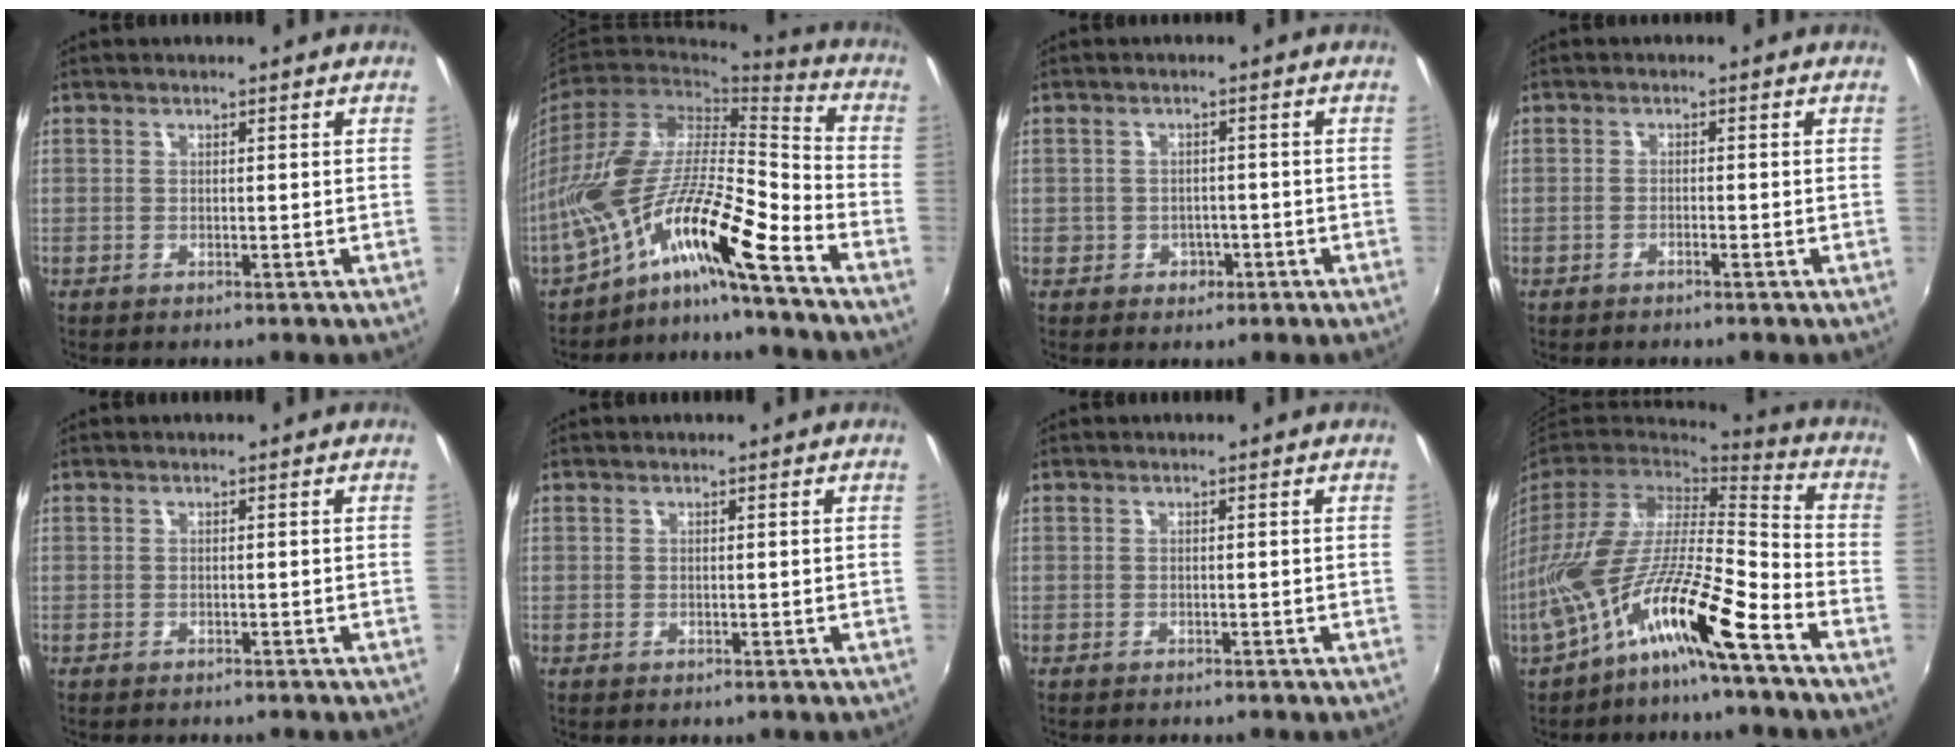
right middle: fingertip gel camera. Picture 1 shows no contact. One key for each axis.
{"total": 13.7, "fx": -9.7, "fy": 1.9, "fz": 9.5, "tx": -0.175, "ty": 0.011, "tz": -0.197}
{"total": 4.3, "fx": -1.8, "fy": 3.6, "fz": 1.3, "tx": -0.031, "ty": 0.004, "tz": -0.022}
{"total": 1.3, "fx": -1.1, "fy": 0.2, "fz": 0.6, "tx": -0.017, "ty": 0.001, "tz": -0.023}
{"total": 3.9, "fx": -3.5, "fy": 0.8, "fz": 1.4, "tx": -0.032, "ty": -0.014, "tz": -0.049}
{"total": 1.2, "fx": -1.0, "fy": 0.4, "fz": 0.4, "tx": -0.012, "ty": -0.004, "tz": -0.014}
{"total": 2.4, "fx": -2.2, "fy": 0.5, "fz": 0.8, "tx": -0.021, "ty": -0.013, "tz": -0.033}
{"total": 17.2, "fx": -10.3, "fy": 2.8, "fz": 13.5, "tx": -0.244, "ty": -0.013, "tz": -0.190}